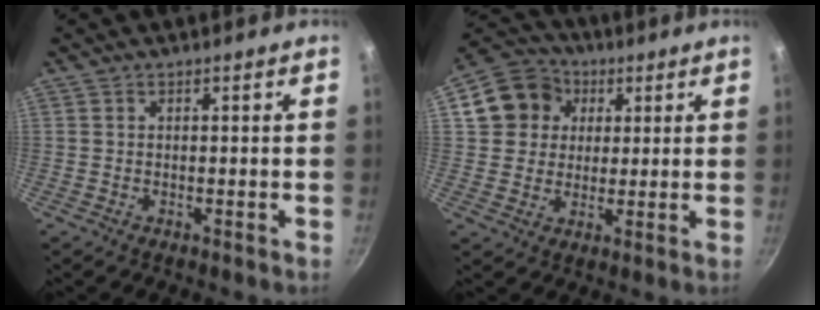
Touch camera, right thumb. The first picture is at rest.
{"total": 11.4, "force": [3.2, 10.0, 4.3], "torque": [-0.050, 0.019, 0.045]}